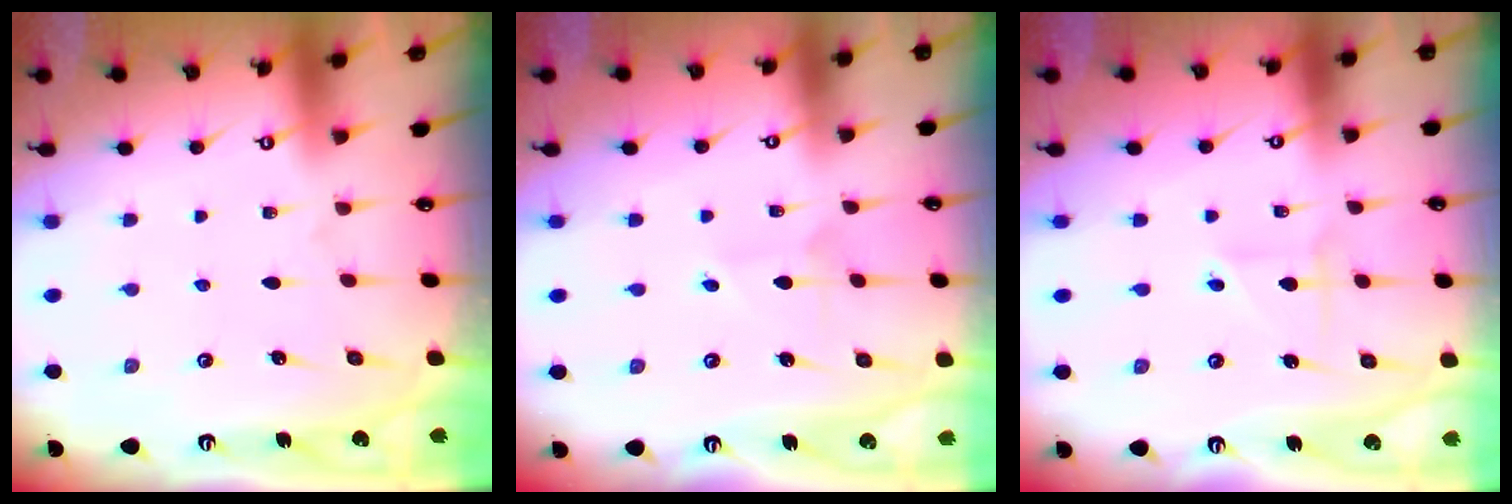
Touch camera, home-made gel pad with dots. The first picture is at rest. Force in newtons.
{"total": 2.6, "press": 2.6, "slide": 0.2}
{"total": 2.2, "press": 2.1, "slide": 0.8}